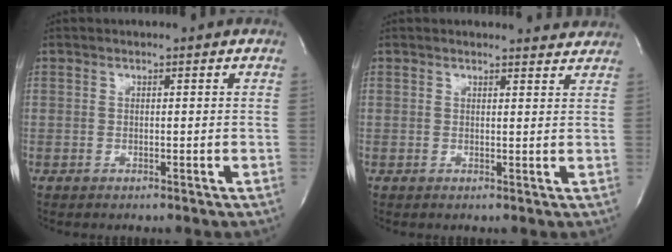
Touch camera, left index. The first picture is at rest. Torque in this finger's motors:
{"motor_torque": [0.78, -0.89, 0.14, 0.02]}